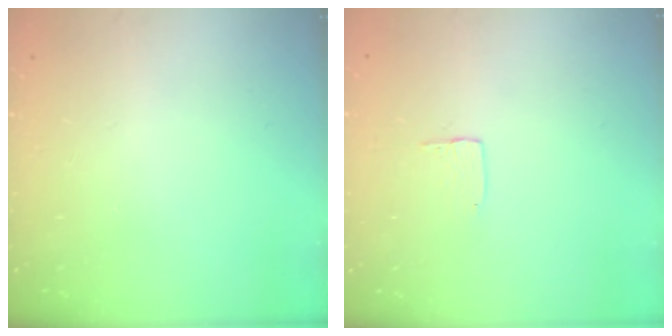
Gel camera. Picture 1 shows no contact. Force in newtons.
{"total": 3.7, "press": 3.7, "slide": 0.1}